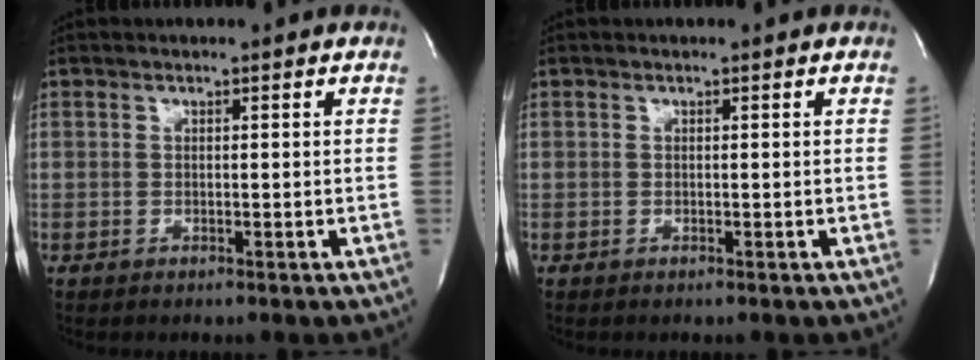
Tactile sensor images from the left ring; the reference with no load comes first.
{"total": 0.0}